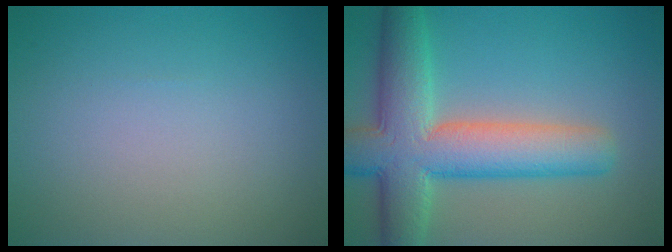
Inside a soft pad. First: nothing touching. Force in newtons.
{"total": 9.6, "press": 9.6, "slide": 0.3}